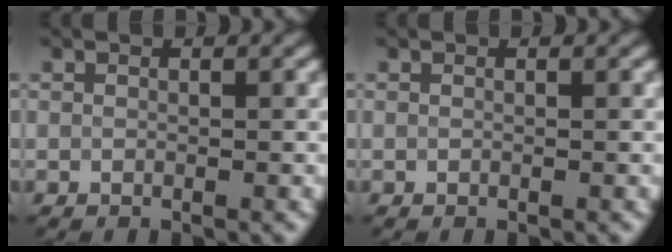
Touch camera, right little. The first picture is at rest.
{"total": 0.0}